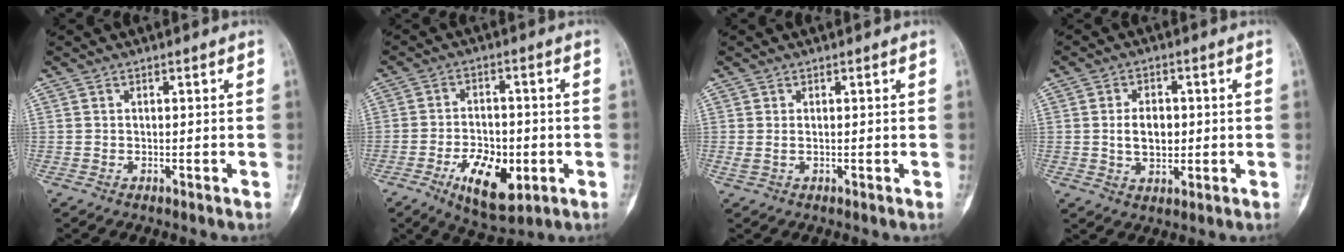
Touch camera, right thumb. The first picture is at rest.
{"total": 11.1, "force": [-4.0, 5.9, 8.6], "torque": [-0.121, 0.009, -0.057]}
{"total": 1.0, "force": [0.1, 0.4, 0.8], "torque": [-0.023, 0.003, 0.008]}
{"total": 6.1, "force": [0.1, 4.1, 4.5], "torque": [-0.055, 0.000, 0.003]}